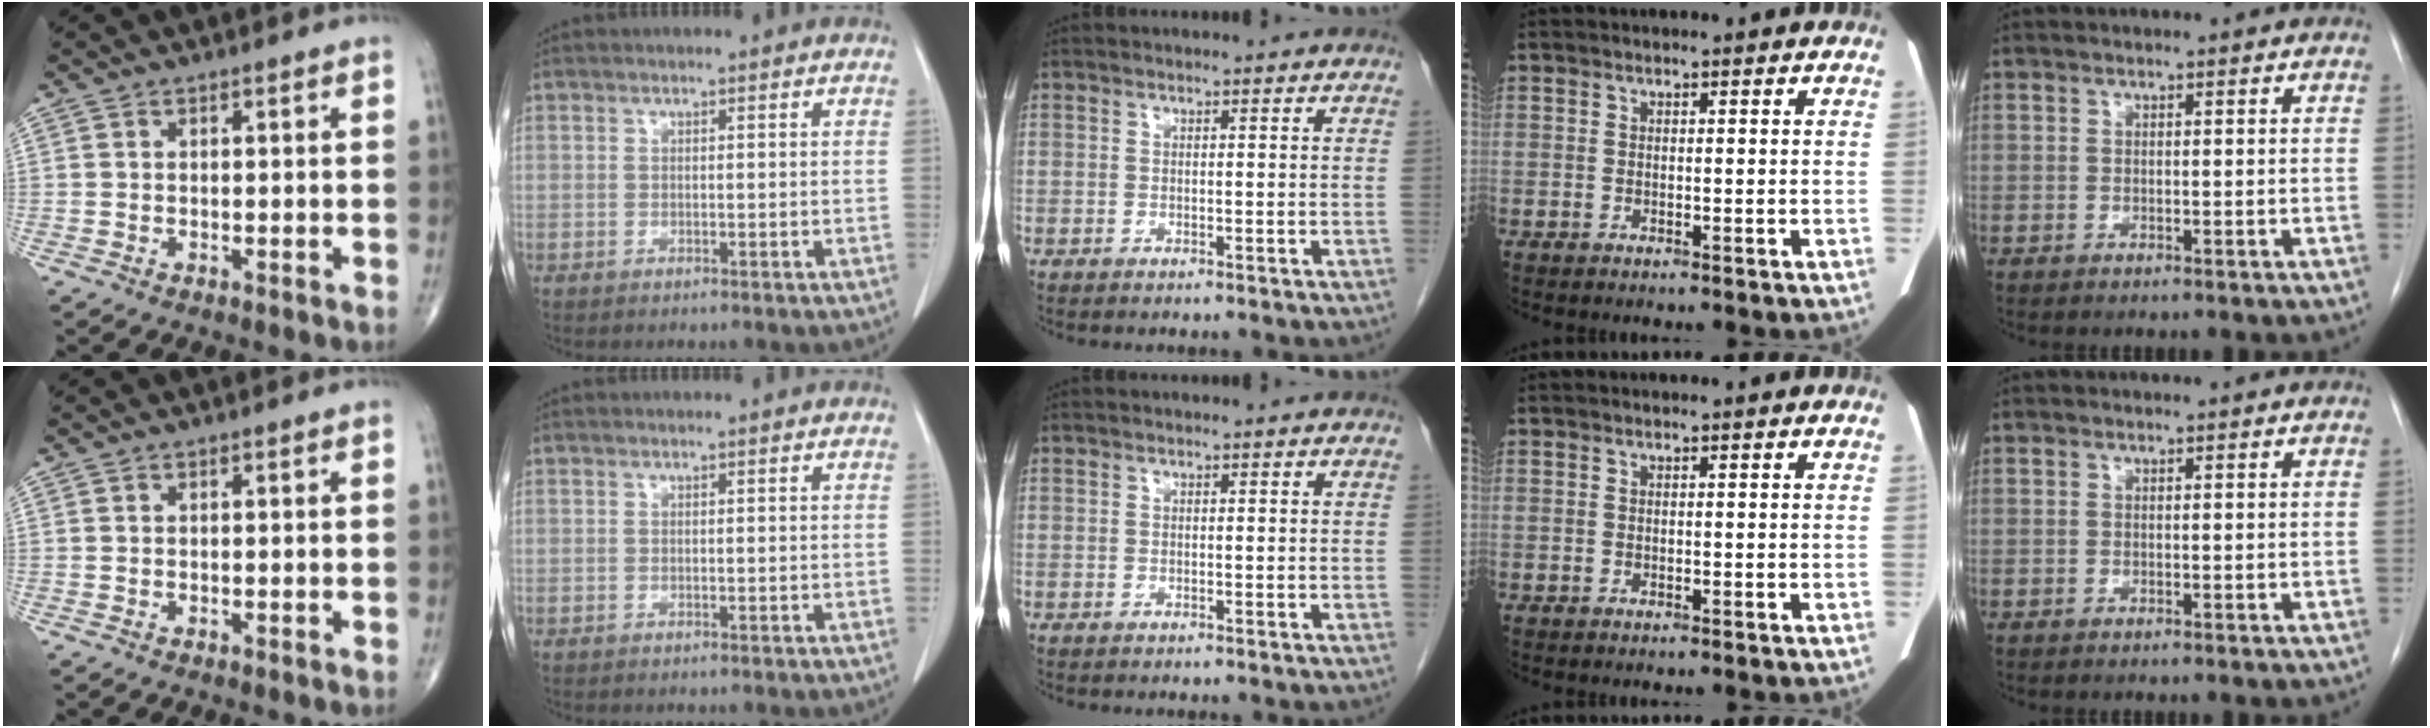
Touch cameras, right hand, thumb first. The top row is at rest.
{}